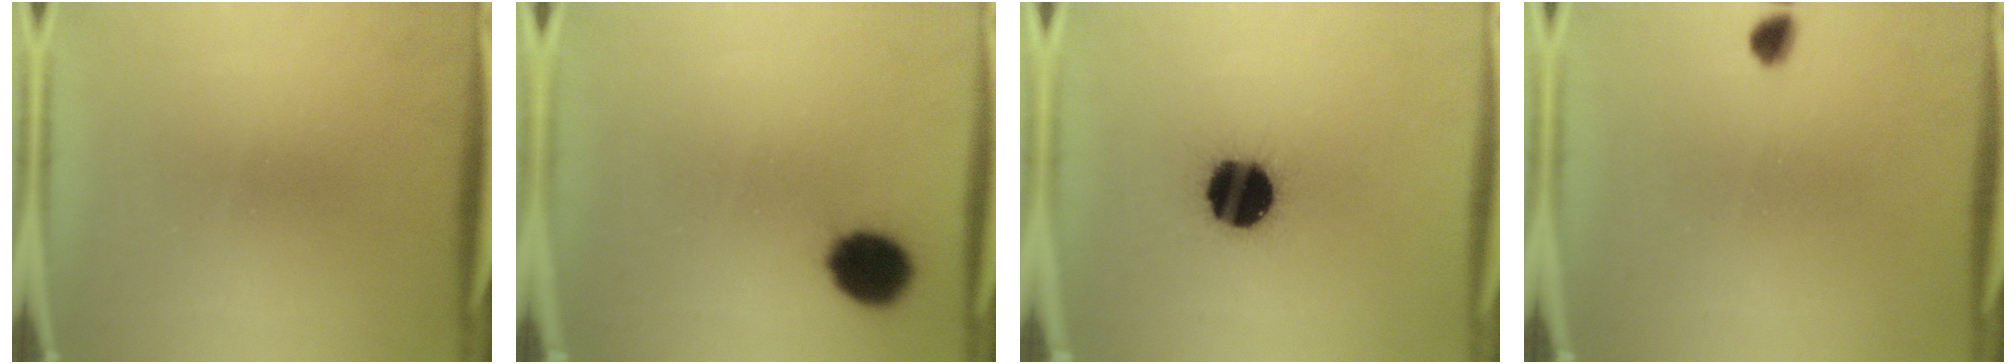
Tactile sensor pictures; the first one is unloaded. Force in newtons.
{"total": 9.1}
{"total": 16.6}
{"total": 2.4}